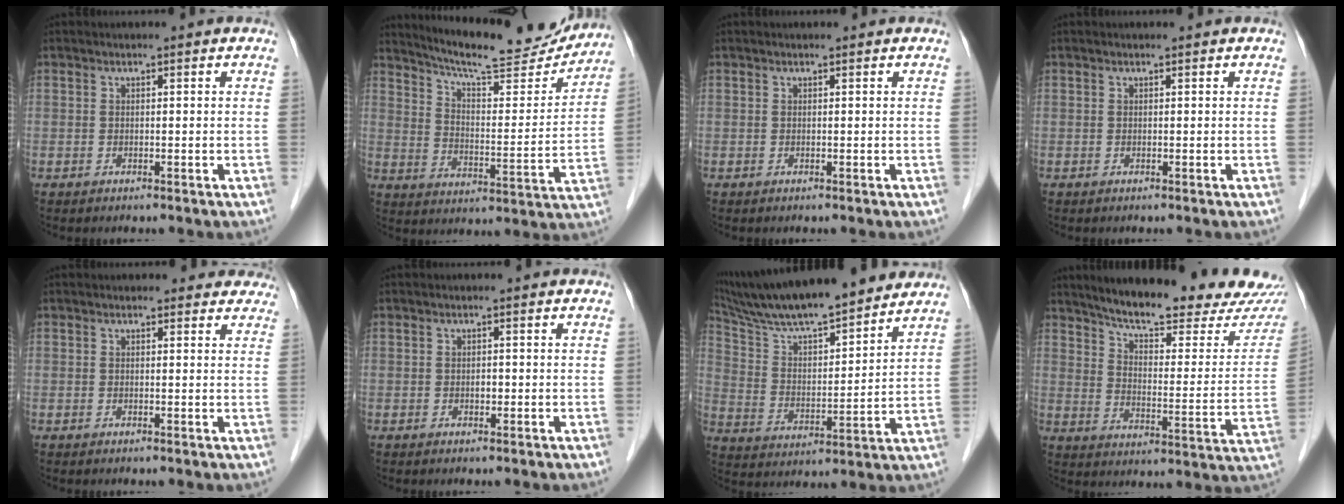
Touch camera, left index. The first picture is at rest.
{"total": 18.8, "force": [17.5, 2.1, 6.3], "torque": [-0.102, -0.031, 0.245]}
{"total": 0.0}
{"total": 0.0}
{"total": 4.4, "force": [4.0, 1.7, 0.3], "torque": [0.018, -0.004, 0.024]}
{"total": 0.7, "force": [-0.2, 0.5, 0.5], "torque": [-0.009, 0.000, -0.005]}
{"total": 19.2, "force": [16.7, 2.2, 9.2], "torque": [-0.162, 0.019, 0.276]}
{"total": 23.2, "force": [20.3, 3.6, 10.6], "torque": [-0.148, -0.044, 0.261]}